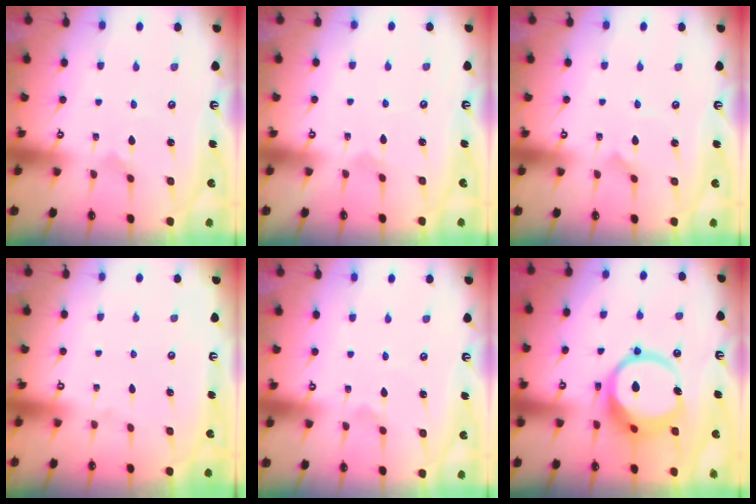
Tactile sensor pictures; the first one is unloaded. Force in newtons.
{"total": 2.0, "press": 2.0, "slide": 0.2}
{"total": 2.0, "press": 2.0, "slide": 0.2}
{"total": 0.0}
{"total": 1.8, "press": 1.8, "slide": 0.4}
{"total": 14.1, "press": 14.0, "slide": 1.7}